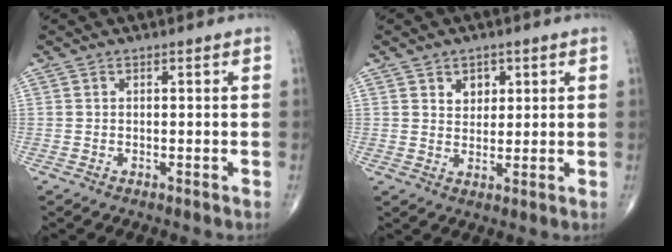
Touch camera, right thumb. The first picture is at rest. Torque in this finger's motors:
{"motor_torque": [0.01, 0.11, -0.27, -0.09, 0.06]}